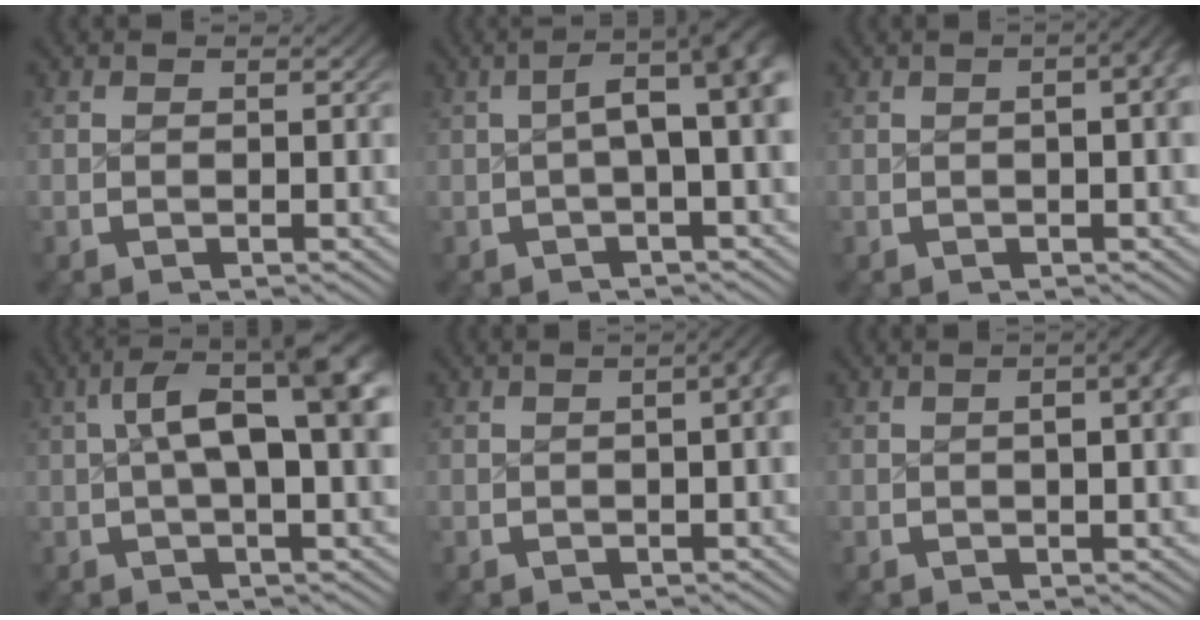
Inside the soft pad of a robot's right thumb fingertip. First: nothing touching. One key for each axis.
{"total": 5.7, "fx": 0.6, "fy": 2.1, "fz": 5.3, "tx": -0.074, "ty": 0.012, "tz": 0.006}
{"total": 6.2, "fx": 1.3, "fy": 2.8, "fz": 5.4, "tx": -0.043, "ty": 0.026, "tz": 0.005}
{"total": 10.3, "fx": 1.8, "fy": 4.6, "fz": 9.1, "tx": -0.127, "ty": 0.010, "tz": 0.020}
{"total": 6.2, "fx": 1.4, "fy": 2.9, "fz": 5.3, "tx": -0.041, "ty": 0.034, "tz": 0.003}
{"total": 6.8, "fx": 1.7, "fy": 3.2, "fz": 5.8, "tx": -0.044, "ty": 0.024, "tz": 0.011}